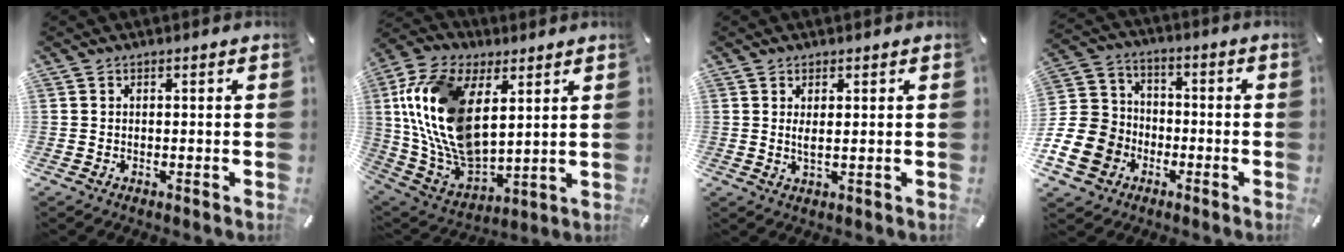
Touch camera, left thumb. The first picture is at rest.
{"total": 20.2, "force": [5.5, 12.5, 14.8], "torque": [-0.351, -0.021, 0.096]}
{"total": 2.7, "force": [0.8, 0.6, 2.5], "torque": [-0.043, -0.004, 0.011]}
{"total": 13.9, "force": [-5.1, 11.9, 4.9], "torque": [-0.105, 0.042, -0.090]}